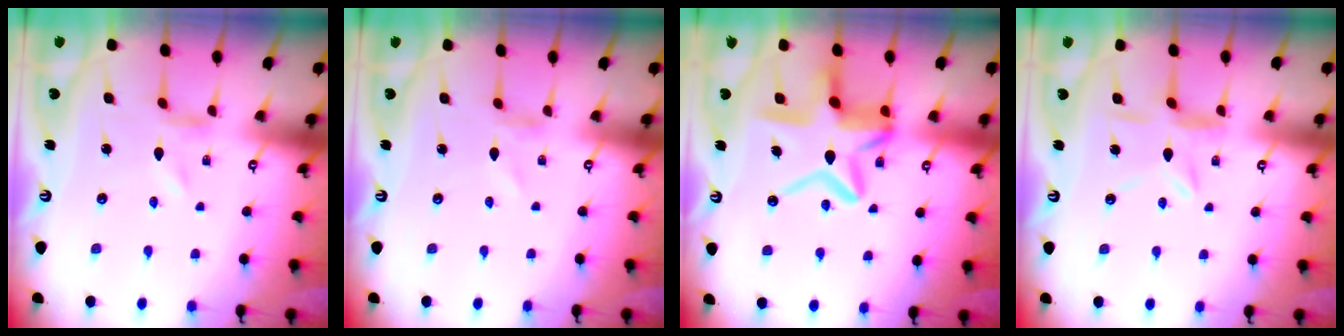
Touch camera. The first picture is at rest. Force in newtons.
{"total": 0.8, "press": 0.8, "slide": 0.1}
{"total": 15.1, "press": 15.0, "slide": 1.3}
{"total": 6.9, "press": 6.9, "slide": 0.7}